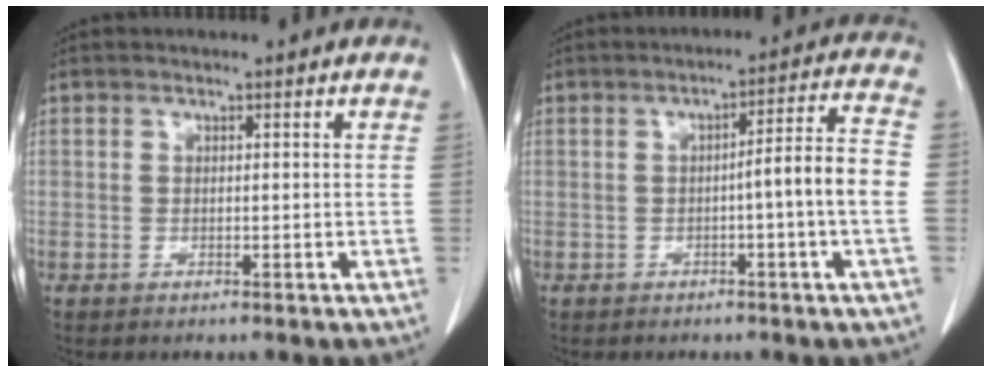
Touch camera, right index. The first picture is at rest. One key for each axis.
{"total": 7.1, "fx": -1.5, "fy": -0.9, "fz": 6.9, "tx": -0.096, "ty": 0.014, "tz": -0.021}